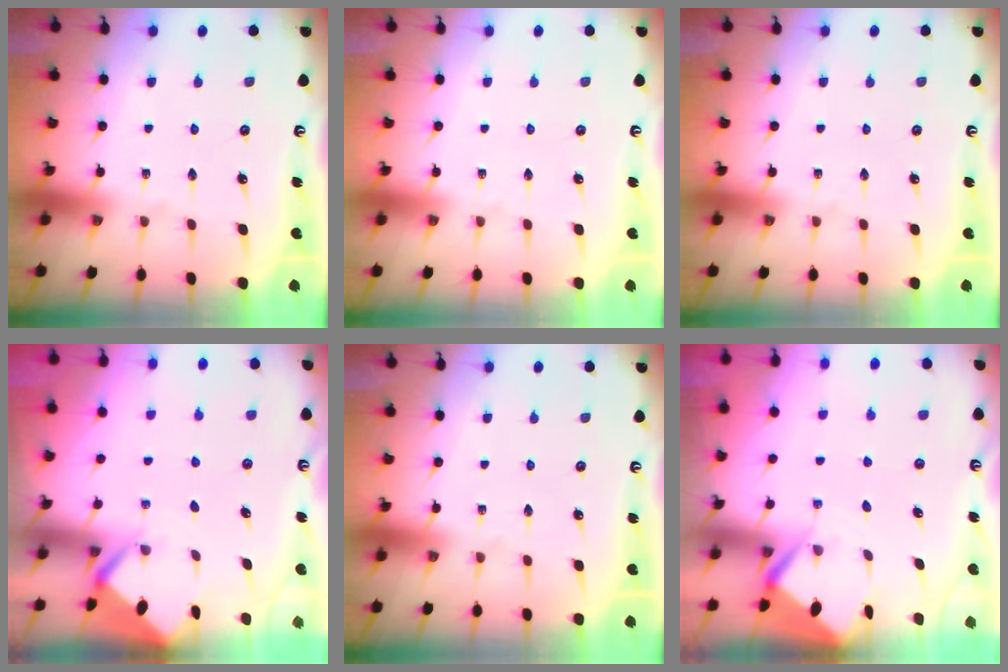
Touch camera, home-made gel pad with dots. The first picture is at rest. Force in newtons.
{"total": 0.0}
{"total": 0.0}
{"total": 2.9, "press": 2.9, "slide": 0.2}
{"total": 0.0}
{"total": 3.6, "press": 3.5, "slide": 0.3}